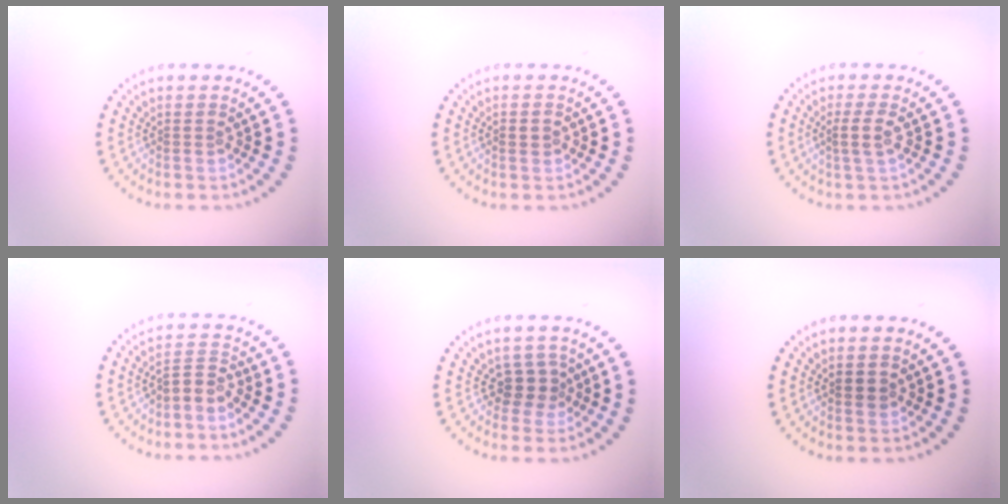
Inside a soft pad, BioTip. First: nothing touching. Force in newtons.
{"total": 1.1, "press": 1.0, "slide": 0.3}
{"total": 1.8, "press": 1.4, "slide": 1.1}
{"total": 2.0, "press": 1.6, "slide": 1.3}
{"total": 2.3, "press": 1.8, "slide": 1.3}
{"total": 1.3, "press": 1.3, "slide": 0.1}